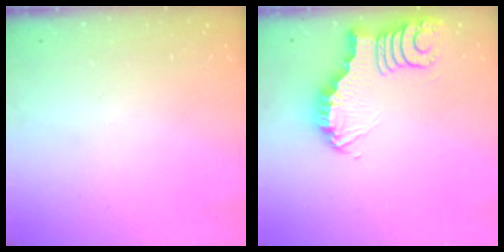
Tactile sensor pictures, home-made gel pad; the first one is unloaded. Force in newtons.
{"total": 4.1, "press": 4.1, "slide": 0.4}